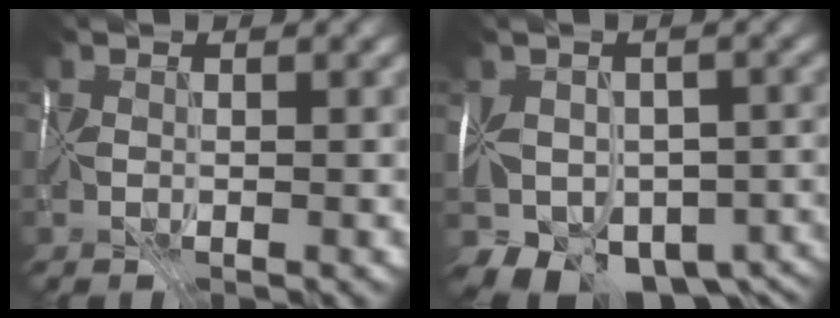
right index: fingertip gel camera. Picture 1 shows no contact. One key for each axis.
{"total": 10.0, "fx": -4.4, "fy": 7.0, "fz": 5.7, "tx": -0.080, "ty": -0.019, "tz": -0.064}